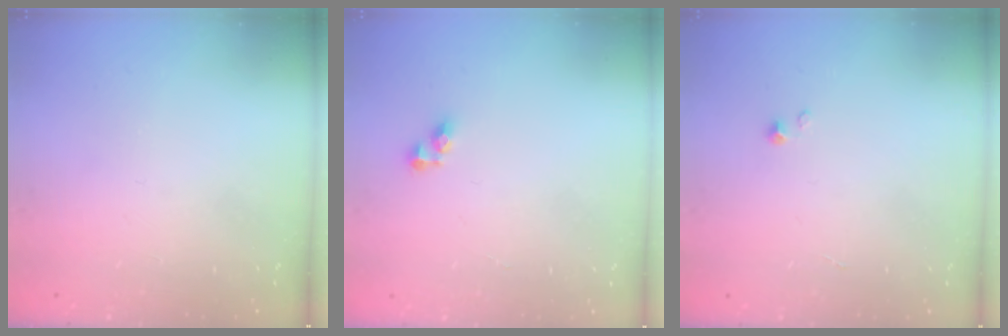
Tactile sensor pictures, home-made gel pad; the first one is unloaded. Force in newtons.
{"total": 4.8, "press": 4.7, "slide": 0.3}
{"total": 0.0}